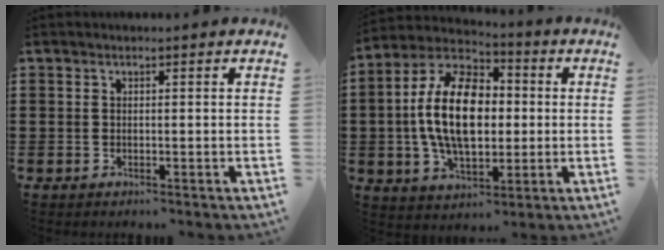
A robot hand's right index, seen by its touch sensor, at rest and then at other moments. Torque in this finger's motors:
{"motor_torque": [2.14, 0.00, 0.76, 0.15]}